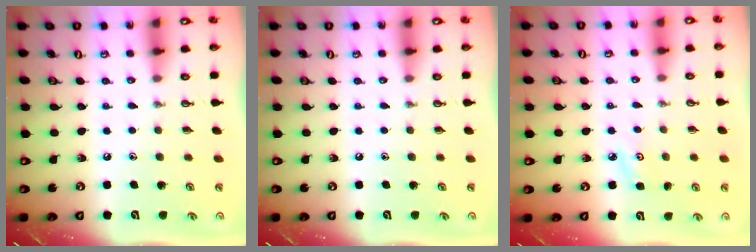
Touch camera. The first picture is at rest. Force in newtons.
{"total": 0.0}
{"total": 3.8, "press": 3.7, "slide": 0.4}